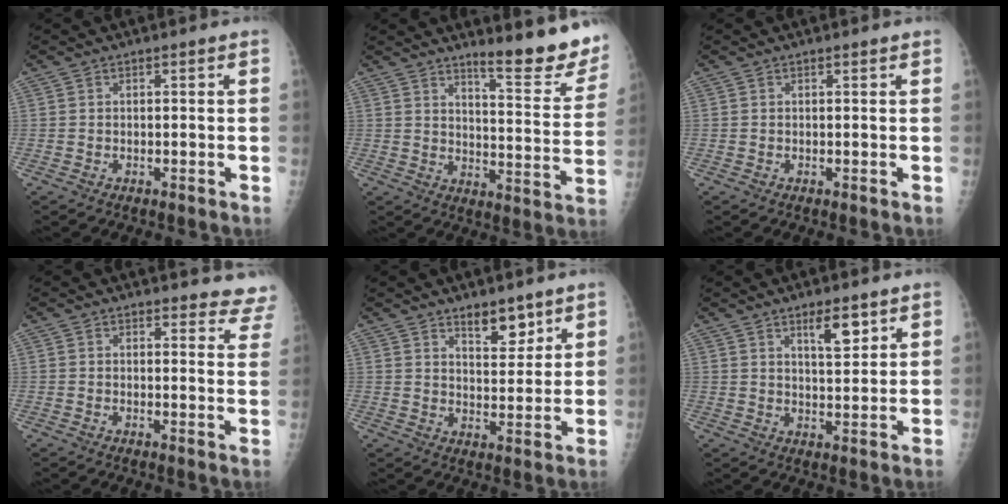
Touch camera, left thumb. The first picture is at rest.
{"total": 14.3, "force": [11.2, 2.4, 8.5], "torque": [-0.081, -0.094, 0.148]}
{"total": 0.0}
{"total": 8.9, "force": [8.6, 2.3, 0.5], "torque": [0.045, -0.059, 0.058]}
{"total": 6.7, "force": [4.7, 2.9, 3.9], "torque": [-0.036, -0.035, 0.076]}
{"total": 5.9, "force": [3.5, 1.9, 4.3], "torque": [-0.059, -0.026, 0.058]}